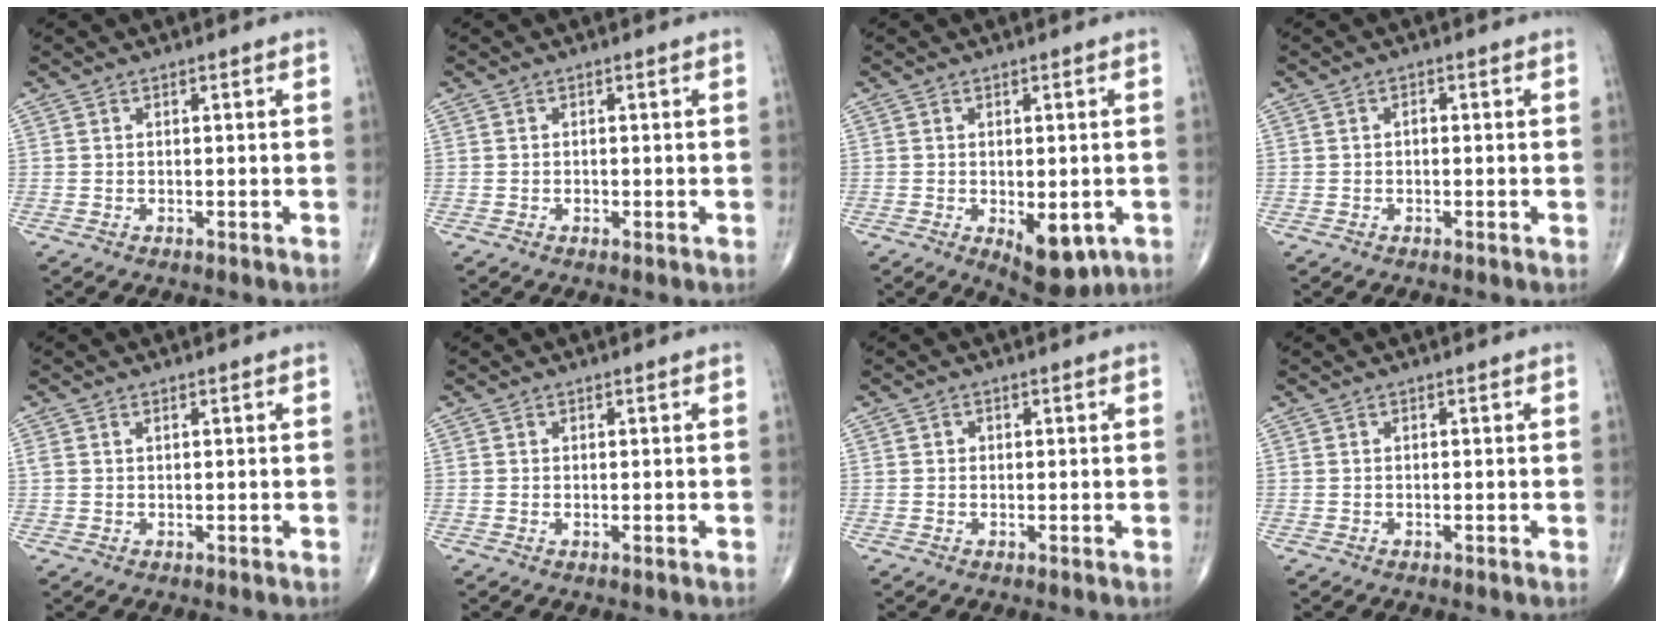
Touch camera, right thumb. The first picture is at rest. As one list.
[{"total": 0.6, "force": [-0.2, 0.4, 0.4], "torque": [-0.006, 0.000, -0.004]}, {"total": 8.0, "force": [-2.5, 3.9, 6.5], "torque": [-0.069, -0.007, -0.022]}, {"total": 0.8, "force": [-0.2, 0.5, 0.5], "torque": [-0.002, 0.003, -0.007]}, {"total": 1.1, "force": [0.5, 0.7, 0.7], "torque": [-0.019, 0.011, 0.015]}, {"total": 0.0}, {"total": 0.7, "force": [0.1, 0.7, 0.2], "torque": [0.004, 0.002, 0.001]}, {"total": 0.0}]